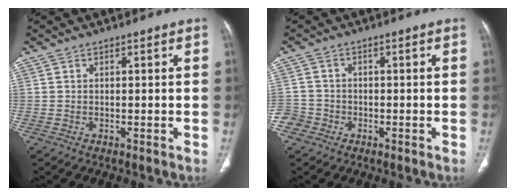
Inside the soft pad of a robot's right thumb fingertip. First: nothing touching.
{"total": 3.9, "force": [-1.9, 3.4, 0.5], "torque": [0.001, 0.017, -0.041]}